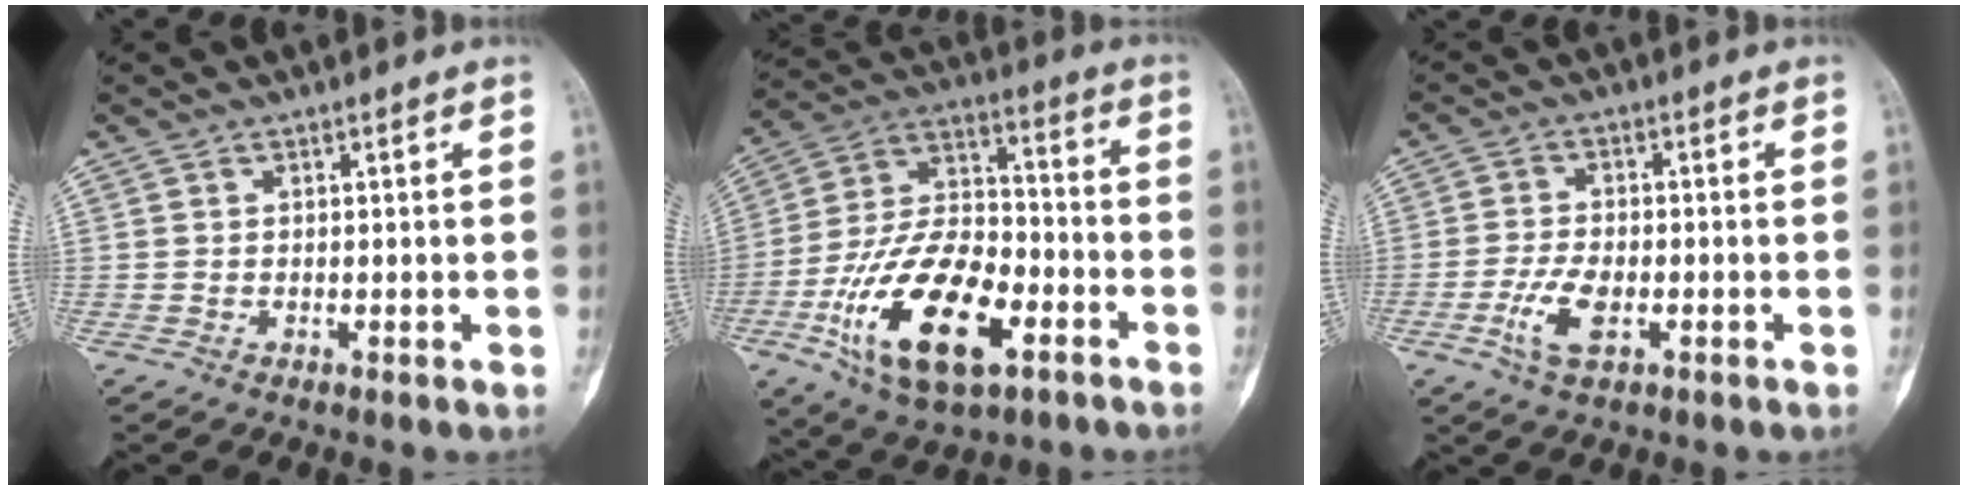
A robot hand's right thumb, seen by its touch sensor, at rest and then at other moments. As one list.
[{"total": 22.1, "force": [-9.0, 10.5, 17.3], "torque": [-0.310, 0.045, -0.152]}, {"total": 6.4, "force": [-2.4, 2.9, 5.1], "torque": [-0.109, 0.008, -0.046]}]